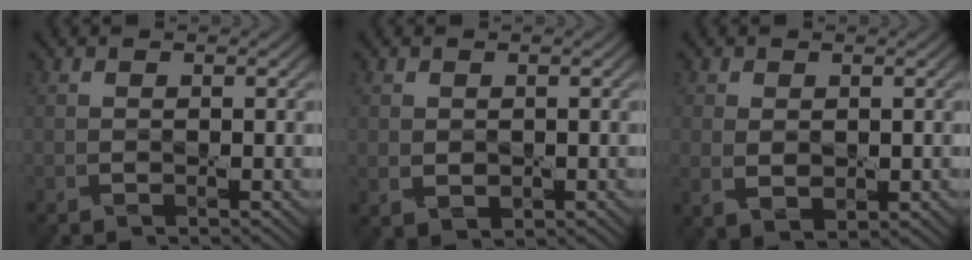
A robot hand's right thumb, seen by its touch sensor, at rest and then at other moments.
{"total": 1.6, "force": [0.2, 1.3, 1.0], "torque": [-0.026, -0.008, 0.008]}
{"total": 3.1, "force": [0.0, 2.1, 2.3], "torque": [-0.054, -0.009, 0.007]}